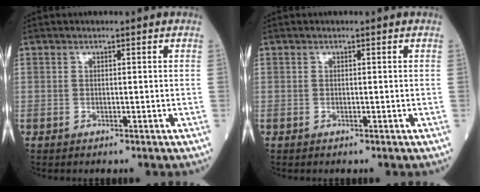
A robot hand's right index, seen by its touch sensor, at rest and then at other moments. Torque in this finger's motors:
{"motor_torque": [-0.02, -0.02, -0.02, 0.00]}